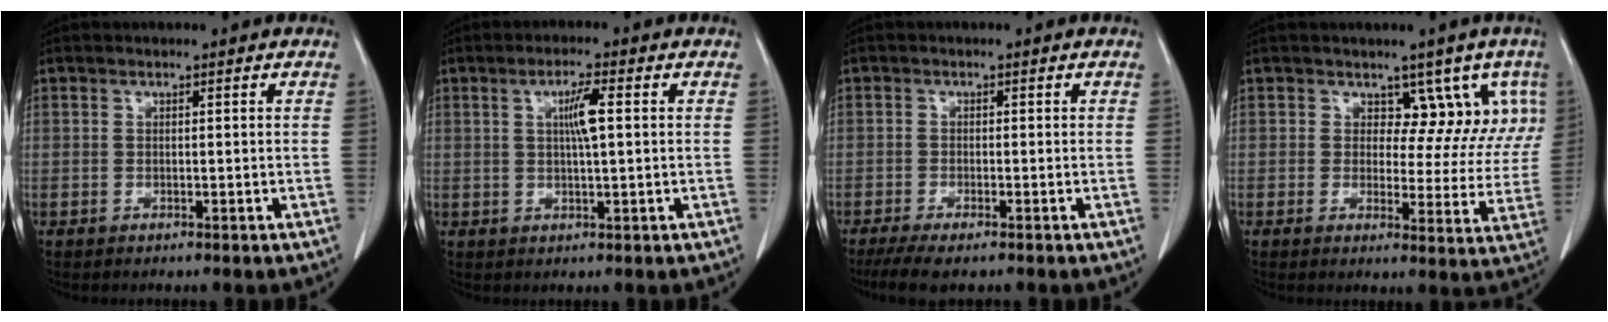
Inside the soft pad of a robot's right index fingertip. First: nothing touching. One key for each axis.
{"total": 4.1, "fx": 0.8, "fy": 0.4, "fz": 4.0, "tx": -0.070, "ty": 0.001, "tz": 0.013}
{"total": 5.4, "fx": -4.0, "fy": 1.2, "fz": 3.4, "tx": -0.057, "ty": -0.012, "tz": -0.065}
{"total": 7.7, "fx": 4.5, "fy": 5.4, "fz": 3.3, "tx": -0.010, "ty": -0.005, "tz": 0.040}